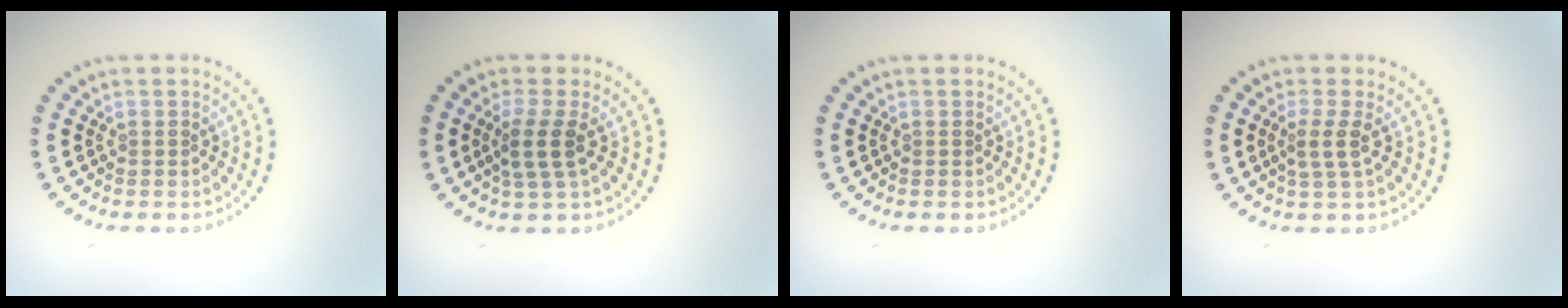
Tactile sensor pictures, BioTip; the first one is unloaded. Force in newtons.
{"total": 2.8, "press": 2.2, "slide": 1.6}
{"total": 0.0}
{"total": 2.0, "press": 1.5, "slide": 1.3}